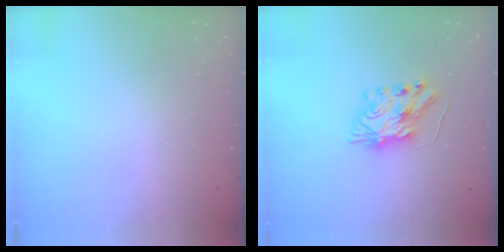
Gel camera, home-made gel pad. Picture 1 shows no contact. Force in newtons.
{"total": 8.1, "press": 8.1, "slide": 0.6}